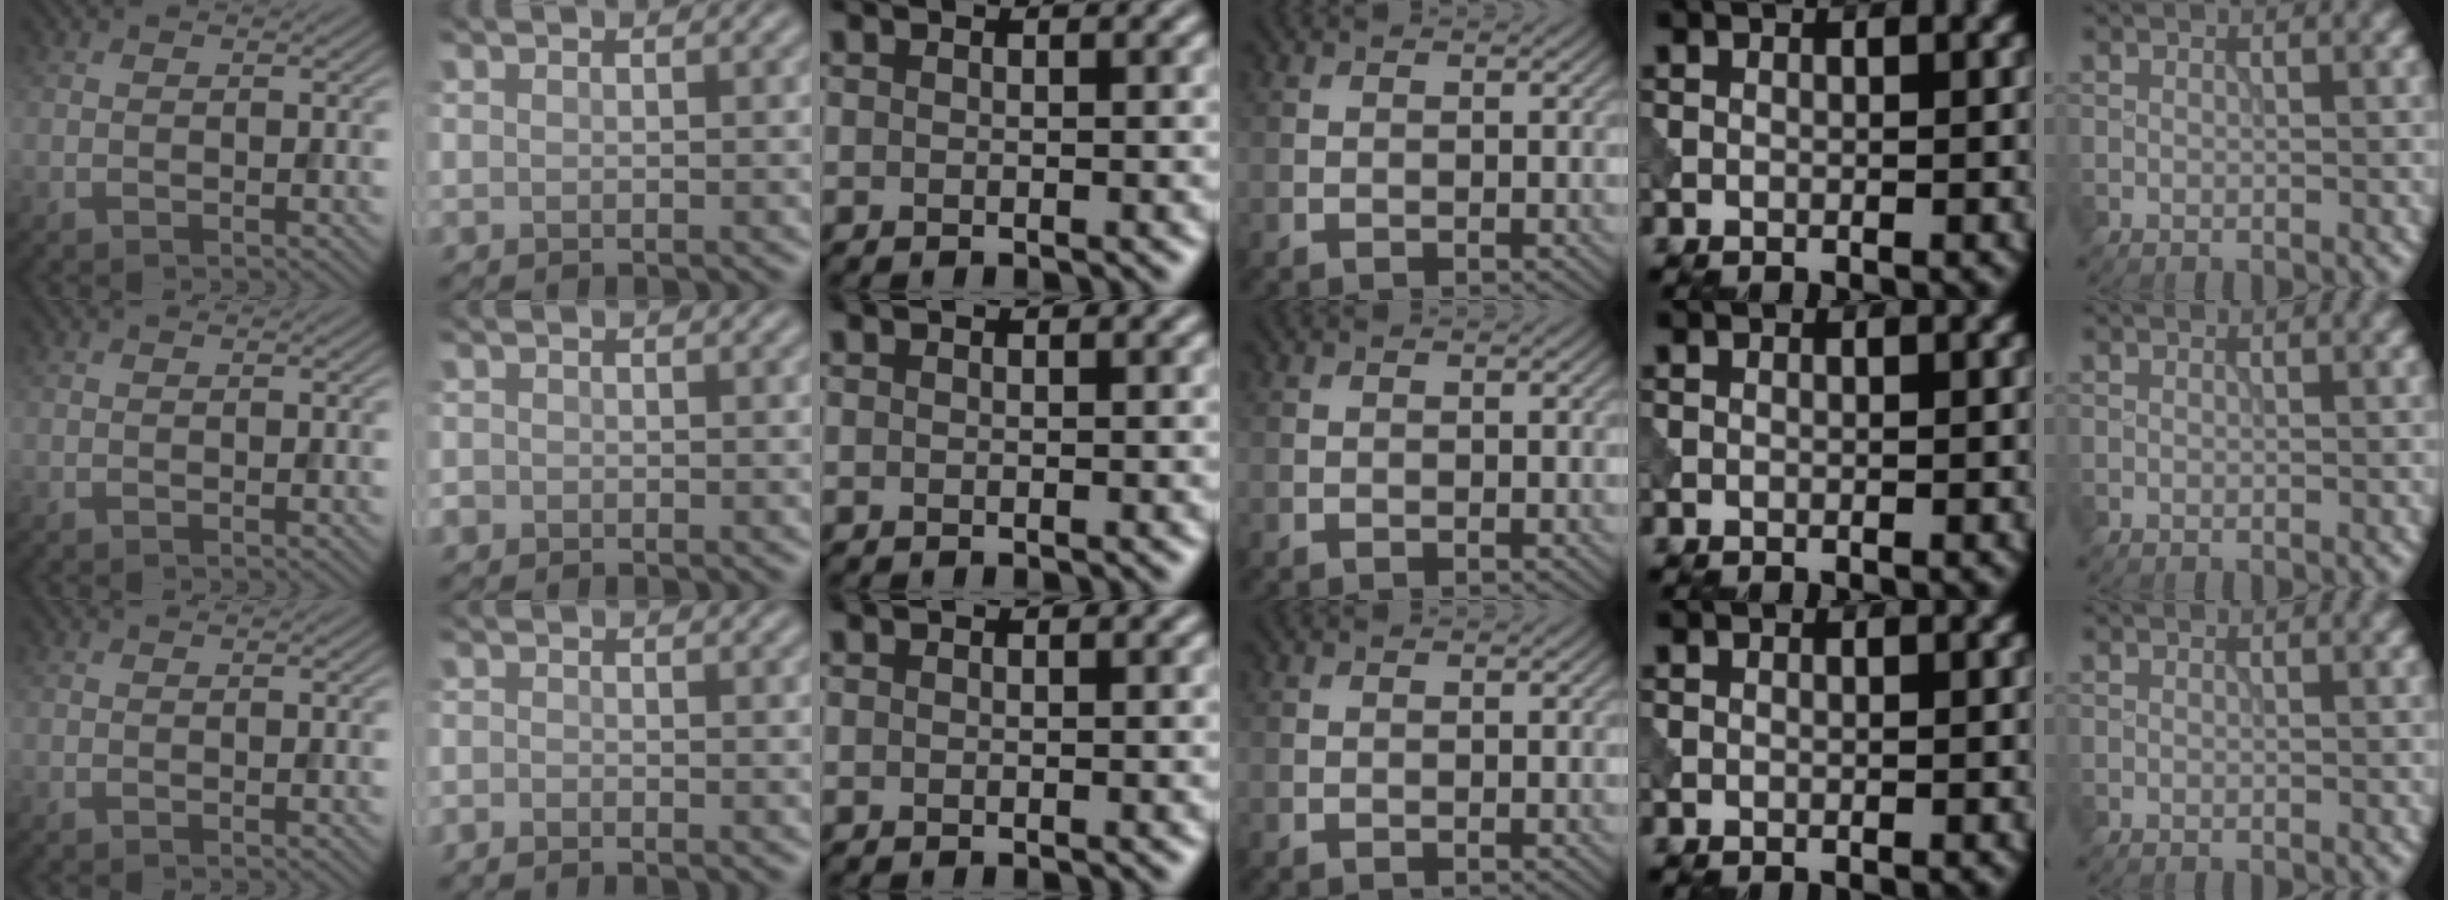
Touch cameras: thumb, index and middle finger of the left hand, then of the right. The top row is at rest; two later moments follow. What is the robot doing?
{"motion": "press", "object": "tv remote"}